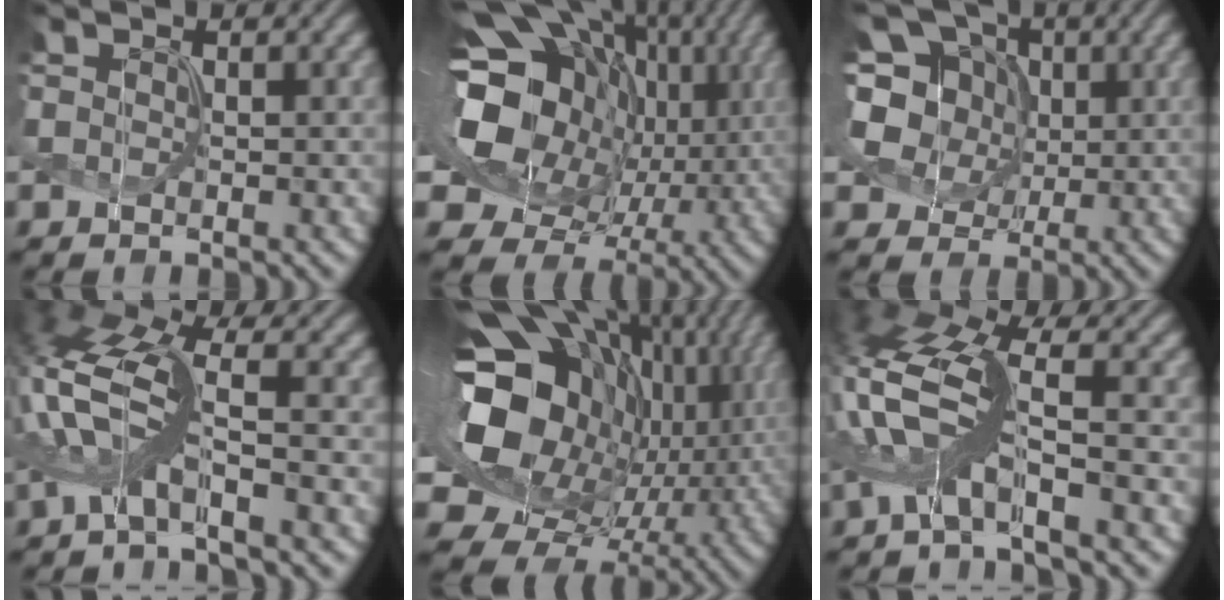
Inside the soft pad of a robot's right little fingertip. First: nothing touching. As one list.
[{"total": 17.5, "force": [3.3, 13.2, 11.0], "torque": [-0.194, 0.012, 0.056]}, {"total": 8.6, "force": [1.6, 7.0, 4.7], "torque": [-0.122, 0.029, 0.012]}, {"total": 6.6, "force": [-0.9, 2.3, 6.2], "torque": [-0.145, 0.011, -0.032]}, {"total": 19.6, "force": [2.7, 13.8, 13.6], "torque": [-0.239, -0.016, 0.076]}, {"total": 7.5, "force": [-1.2, 2.6, 6.9], "torque": [-0.164, 0.013, -0.042]}]